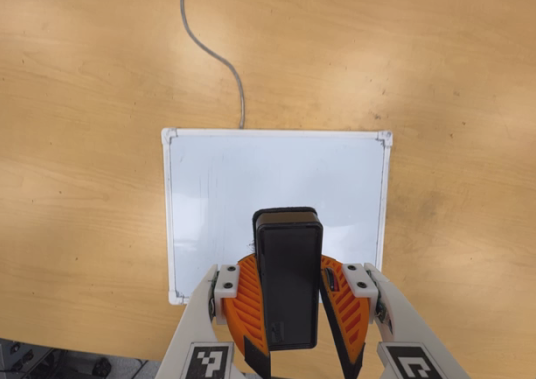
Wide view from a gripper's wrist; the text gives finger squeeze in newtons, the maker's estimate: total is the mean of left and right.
{"total": 9.5, "left": 9.7, "right": 9.3}